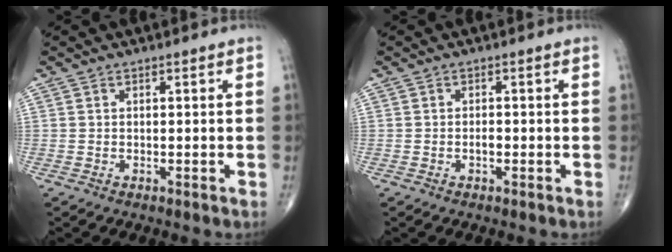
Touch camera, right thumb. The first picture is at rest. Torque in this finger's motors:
{"motor_torque": [0.24, 0.07, 0.03, -0.15, 0.03]}